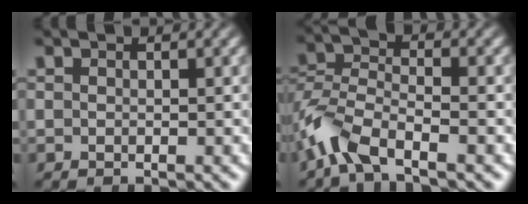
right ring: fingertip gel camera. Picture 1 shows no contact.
{"total": 4.4, "force": [-1.6, 2.7, 3.1], "torque": [-0.089, -0.024, -0.022]}